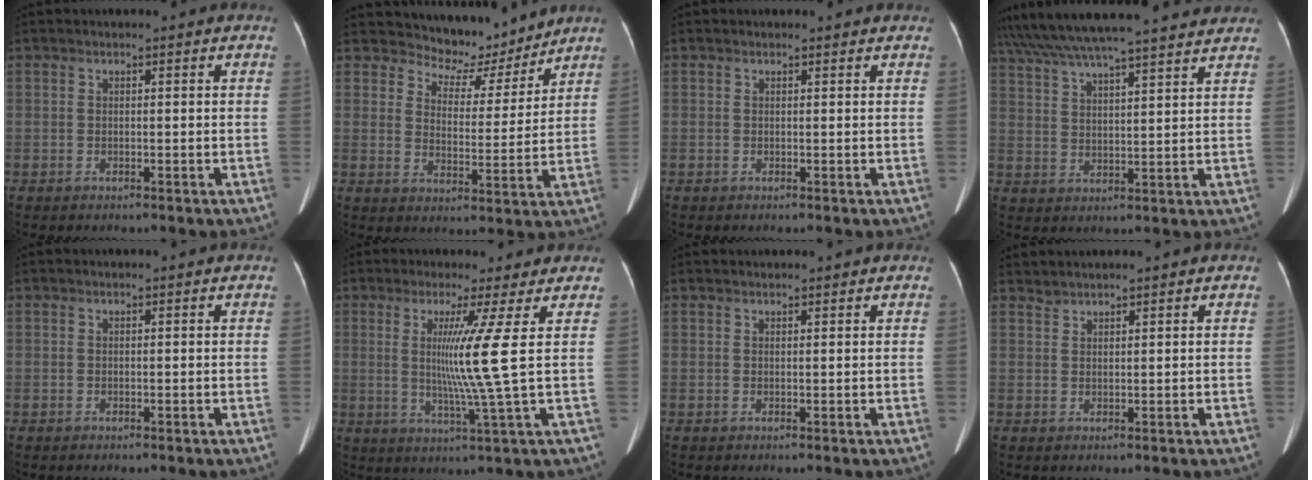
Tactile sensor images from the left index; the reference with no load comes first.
{"total": 7.4, "force": [7.0, 2.1, -0.3], "torque": [0.001, -0.019, 0.109]}
{"total": 1.2, "force": [0.9, 0.8, -0.1], "torque": [0.004, 0.005, 0.006]}
{"total": 23.5, "force": [21.2, 1.6, 10.0], "torque": [-0.174, 0.017, 0.304]}
{"total": 0.0}
{"total": 7.3, "force": [1.1, -3.0, 6.5], "torque": [-0.123, -0.028, 0.032]}
{"total": 3.5, "force": [3.3, 0.5, 1.1], "torque": [-0.011, 0.015, 0.038]}
{"total": 1.9, "force": [1.9, -0.1, 0.3], "torque": [-0.004, 0.016, 0.040]}